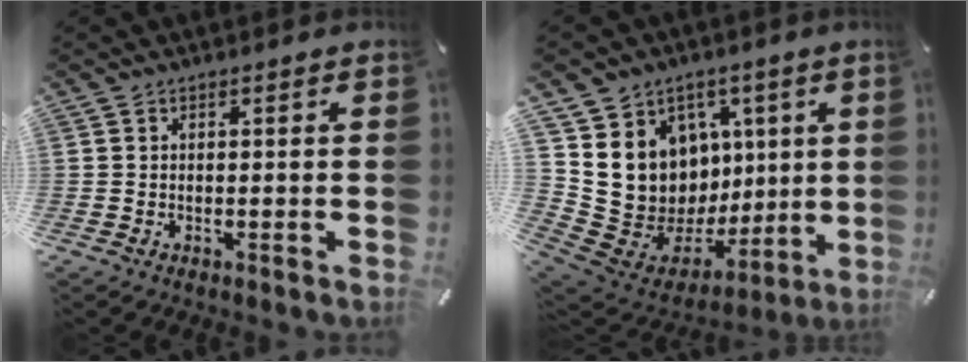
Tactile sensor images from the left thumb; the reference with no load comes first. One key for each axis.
{"total": 14.5, "fx": 2.2, "fy": 13.9, "fz": 3.5, "tx": -0.036, "ty": -0.054, "tz": 0.077}